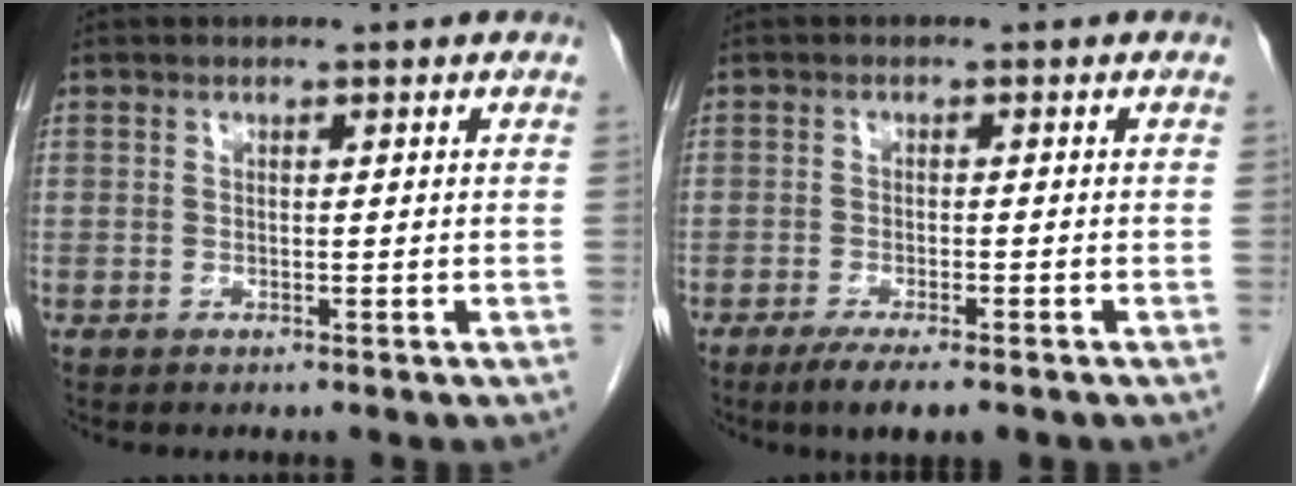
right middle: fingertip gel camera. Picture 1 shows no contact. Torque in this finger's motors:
{"motor_torque": [0.13, 0.00, 0.04, 0.02]}